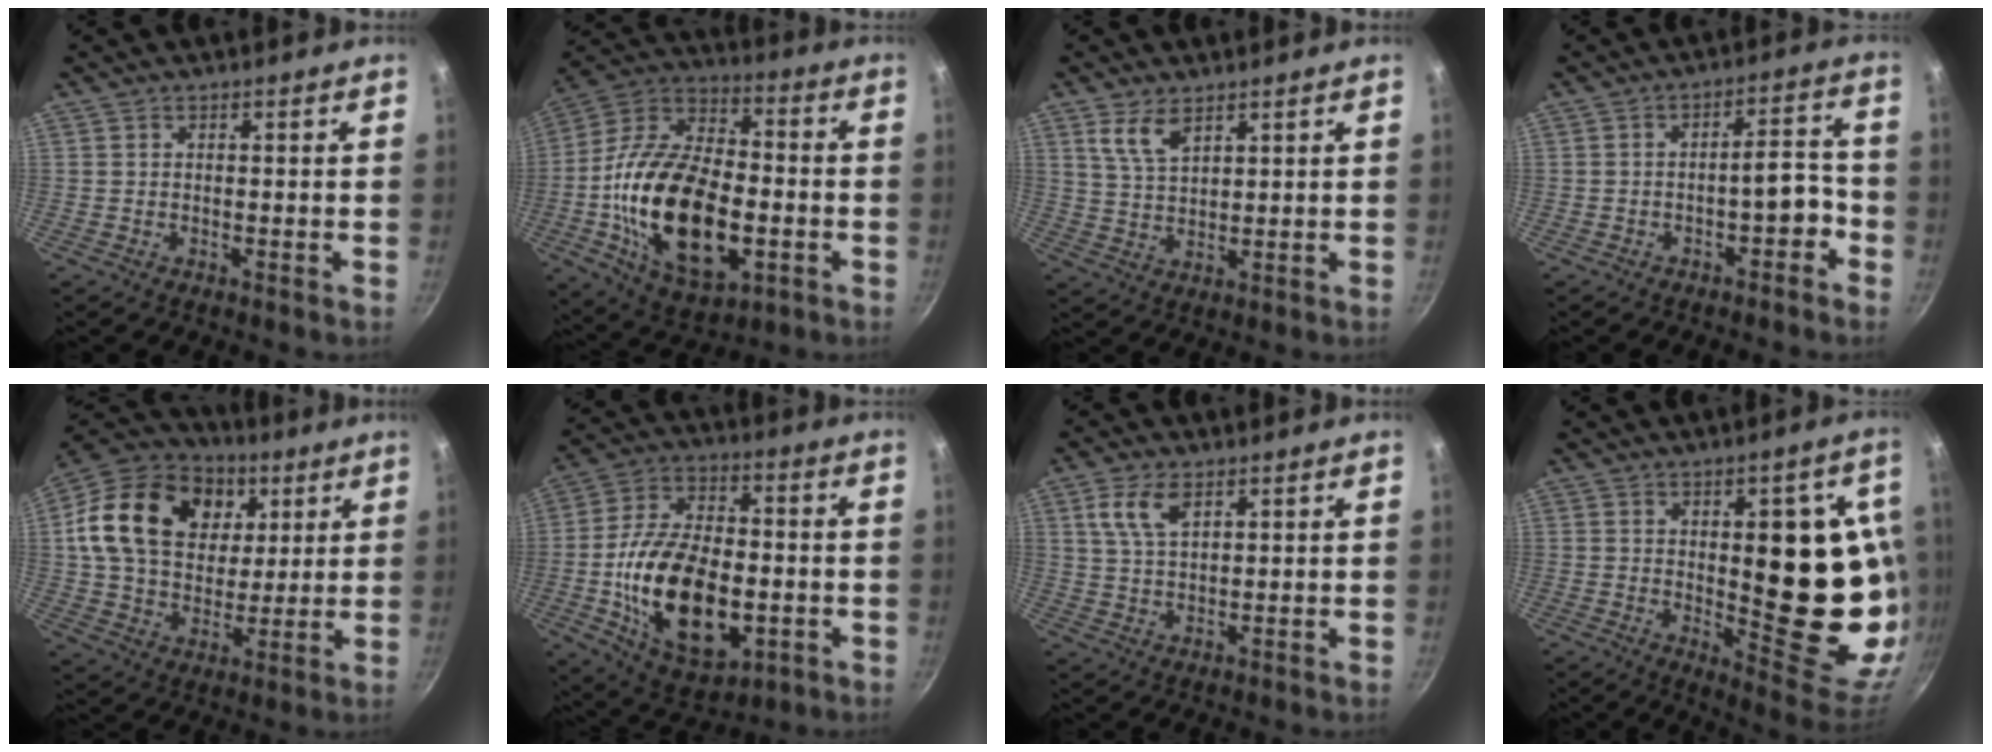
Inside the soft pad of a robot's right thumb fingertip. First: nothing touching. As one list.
[{"total": 26.9, "force": [-5.1, 15.2, 21.6], "torque": [-0.384, 0.027, -0.090]}, {"total": 6.0, "force": [3.5, 2.8, 3.9], "torque": [-0.068, -0.019, 0.074]}, {"total": 6.1, "force": [-2.9, 2.6, 4.7], "torque": [-0.045, 0.051, -0.029]}, {"total": 24.3, "force": [7.3, 17.9, 14.8], "torque": [-0.240, 0.003, 0.121]}, {"total": 23.2, "force": [-4.1, 13.5, 18.4], "torque": [-0.309, 0.018, -0.060]}, {"total": 6.5, "force": [3.1, 3.2, 4.7], "torque": [-0.090, -0.006, 0.061]}, {"total": 21.3, "force": [1.2, 8.6, 19.4], "torque": [-0.197, -0.025, 0.034]}]